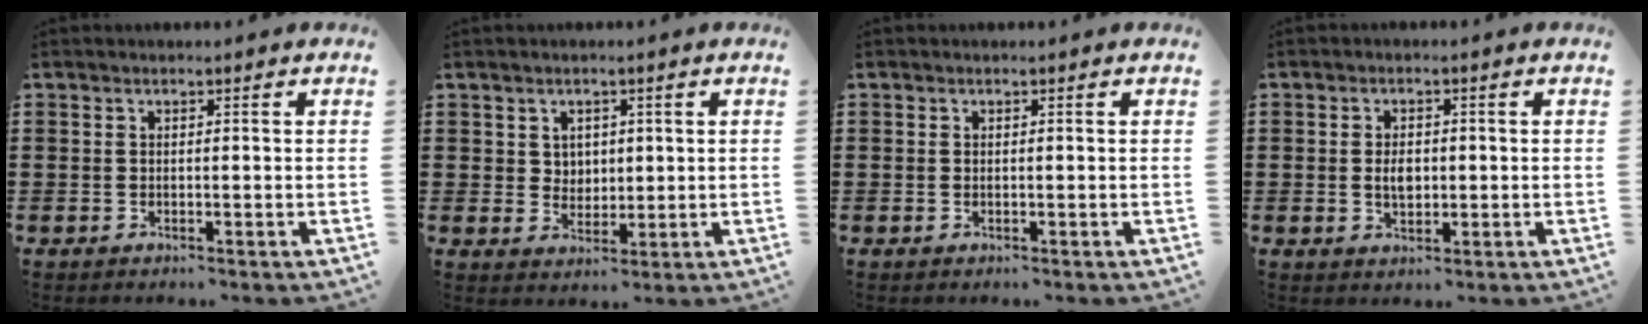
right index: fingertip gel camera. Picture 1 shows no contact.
{"total": 2.7, "force": [1.3, 2.3, 0.6], "torque": [-0.014, 0.006, 0.021]}
{"total": 0.0}
{"total": 3.2, "force": [-0.1, 1.8, 2.7], "torque": [-0.044, 0.000, -0.004]}